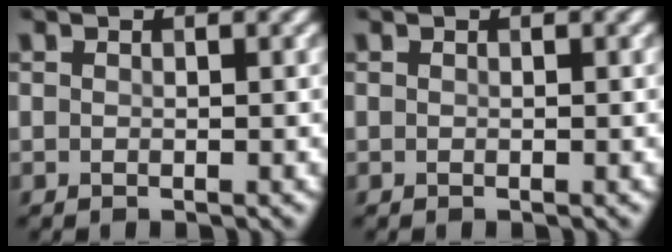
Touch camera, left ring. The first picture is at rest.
{"total": 0.0}